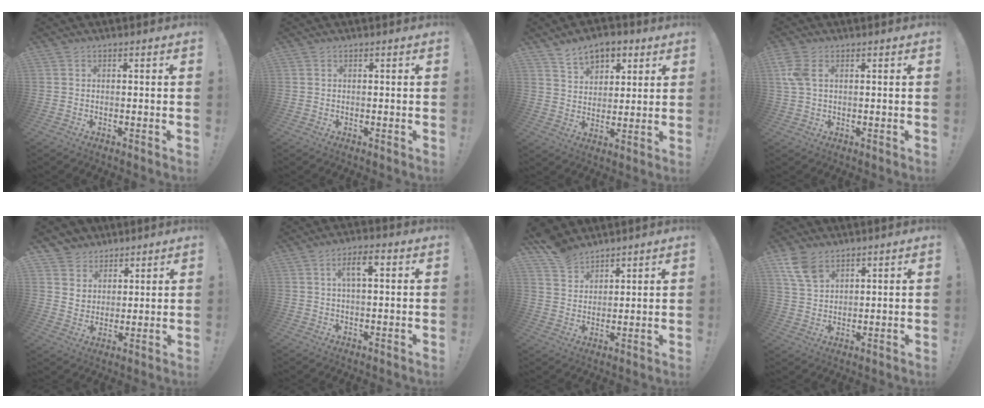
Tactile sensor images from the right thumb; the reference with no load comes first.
{"total": 0.0}
{"total": 9.5, "force": [6.0, 6.1, 4.1], "torque": [-0.055, -0.029, 0.114]}
{"total": 5.3, "force": [1.6, 2.7, 4.3], "torque": [-0.095, 0.002, 0.028]}
{"total": 7.0, "force": [4.2, 5.6, 0.3], "torque": [-0.002, -0.037, 0.085]}
{"total": 5.7, "force": [1.5, 1.9, 5.2], "torque": [-0.084, 0.003, 0.019]}
{"total": 8.5, "force": [7.0, 4.3, 2.0], "torque": [-0.036, -0.048, 0.138]}
{"total": 8.2, "force": [5.4, 4.5, 4.4], "torque": [-0.081, -0.018, 0.108]}